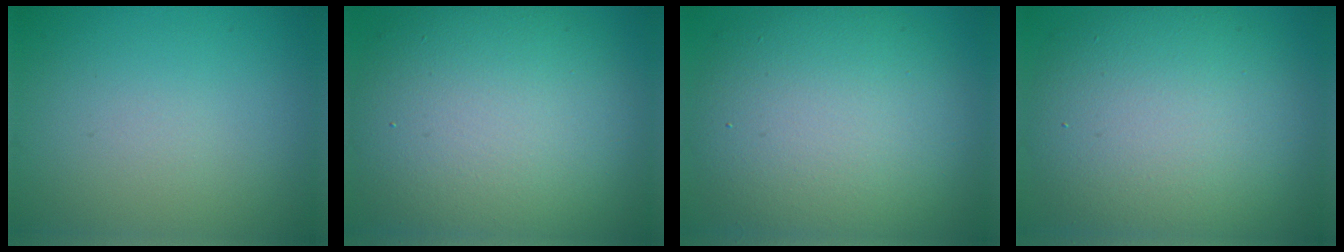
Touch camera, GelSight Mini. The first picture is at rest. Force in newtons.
{"total": 11.9, "press": 11.9, "slide": 1.0}
{"total": 10.4, "press": 10.4, "slide": 0.6}
{"total": 10.7, "press": 10.6, "slide": 0.8}